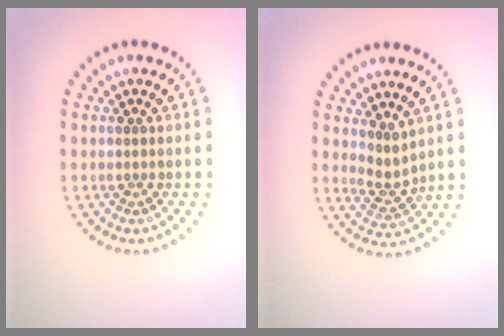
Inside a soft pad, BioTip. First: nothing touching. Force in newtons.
{"total": 2.2, "press": 1.7, "slide": 1.4}